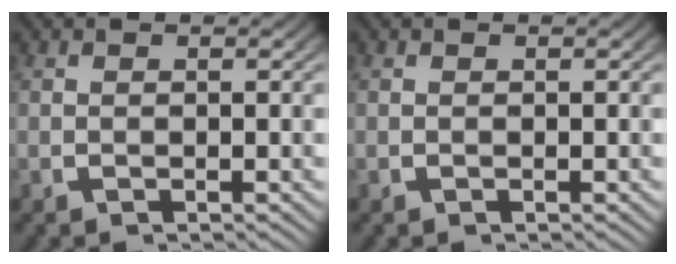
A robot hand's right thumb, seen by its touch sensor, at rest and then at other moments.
{"total": 0.0}